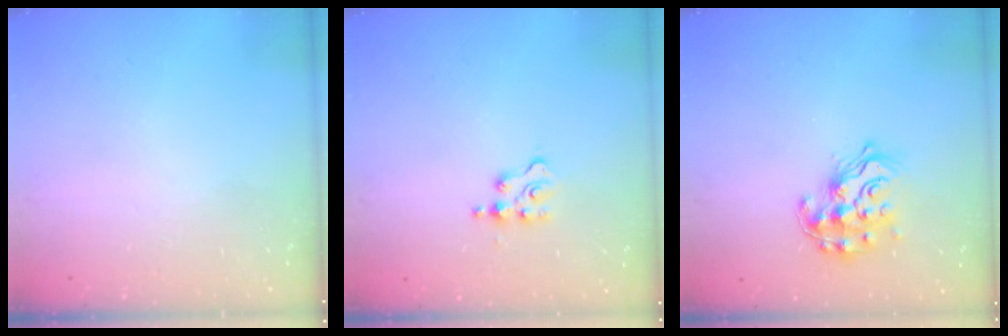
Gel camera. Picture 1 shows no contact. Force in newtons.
{"total": 3.5, "press": 3.5, "slide": 0.4}
{"total": 14.6, "press": 14.5, "slide": 1.1}